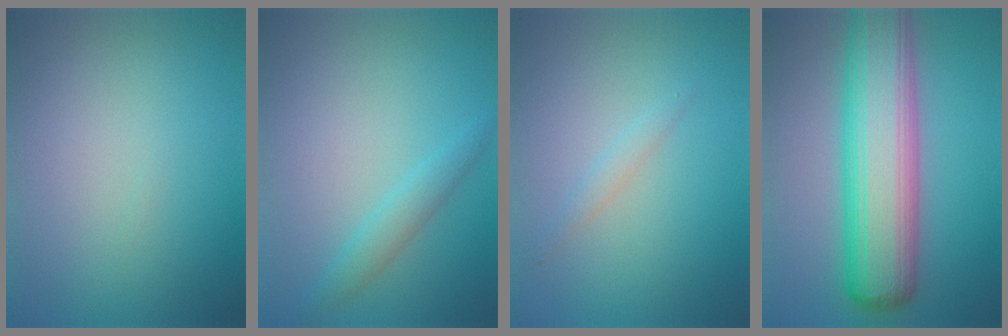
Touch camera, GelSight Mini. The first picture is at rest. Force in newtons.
{"total": 1.9, "press": 1.9, "slide": 0.1}
{"total": 1.0, "press": 1.0, "slide": 0.0}
{"total": 11.2, "press": 11.2, "slide": 0.4}